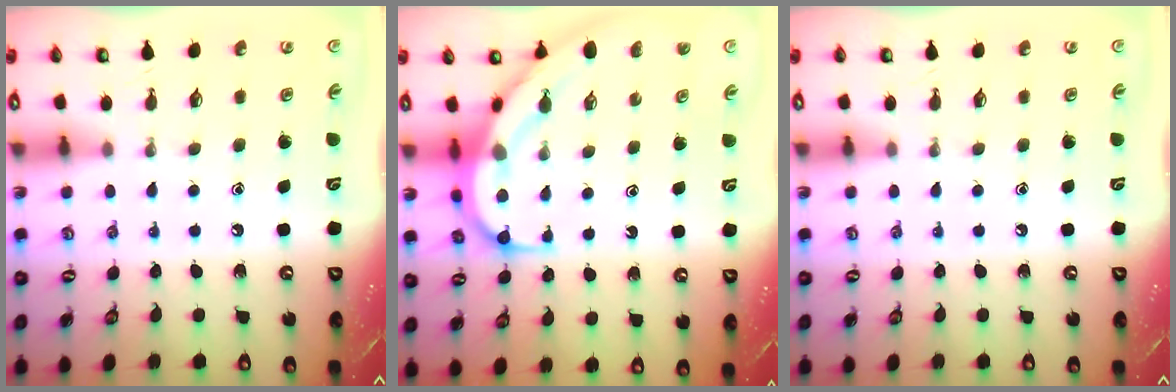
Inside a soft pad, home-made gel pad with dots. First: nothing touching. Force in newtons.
{"total": 10.7, "press": 10.6, "slide": 1.1}
{"total": 0.0}